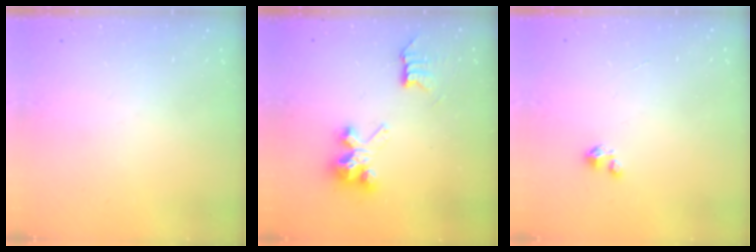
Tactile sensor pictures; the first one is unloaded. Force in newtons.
{"total": 6.4, "press": 6.4, "slide": 0.1}
{"total": 2.1, "press": 2.1, "slide": 0.2}